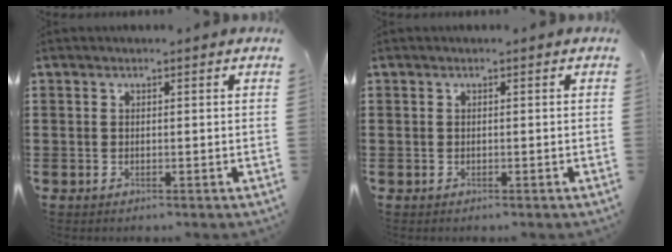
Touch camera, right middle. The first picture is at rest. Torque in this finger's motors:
{"motor_torque": [0.13, -0.04, 0.01, 0.00]}